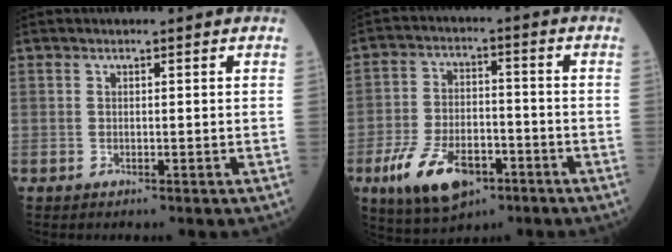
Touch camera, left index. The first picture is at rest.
{"total": 11.6, "force": [-6.2, 5.9, 7.9], "torque": [-0.156, -0.006, -0.106]}